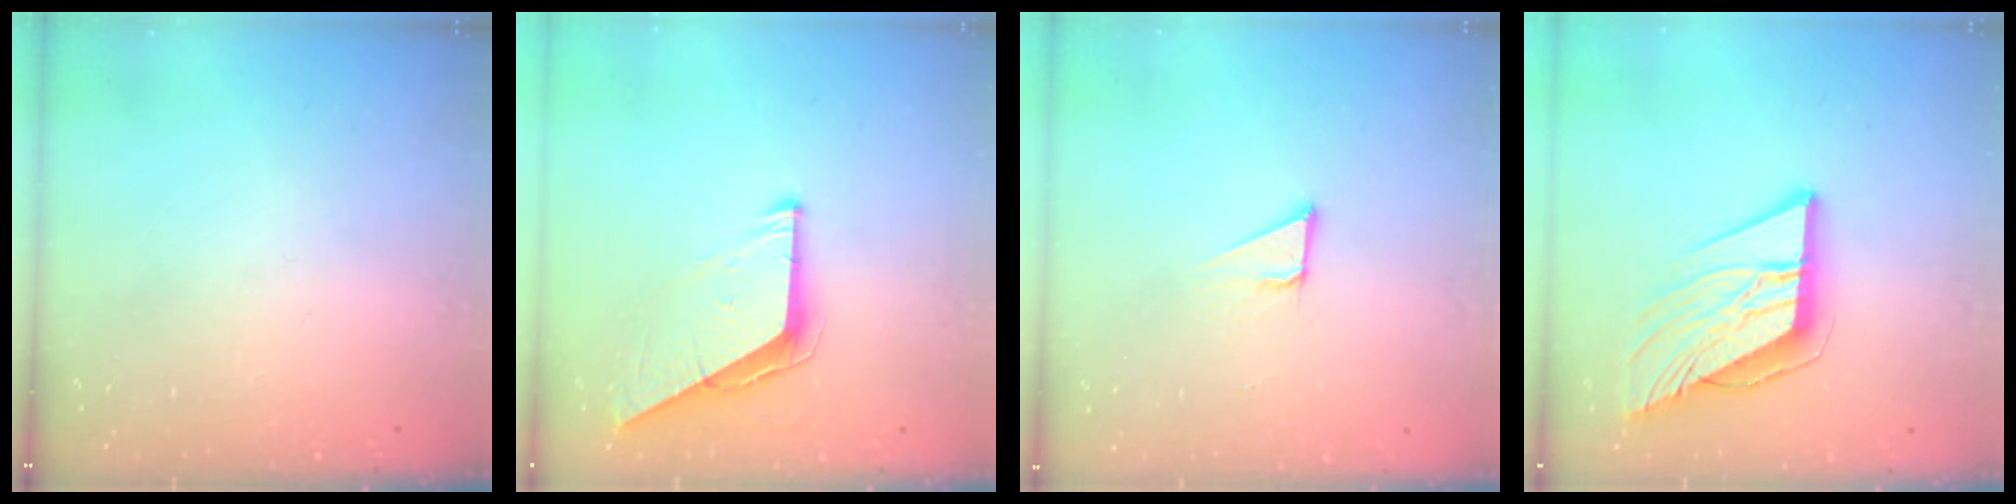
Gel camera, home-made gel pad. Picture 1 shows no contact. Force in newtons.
{"total": 9.5, "press": 9.4, "slide": 1.0}
{"total": 3.3, "press": 3.3, "slide": 0.1}
{"total": 11.3, "press": 11.2, "slide": 1.5}